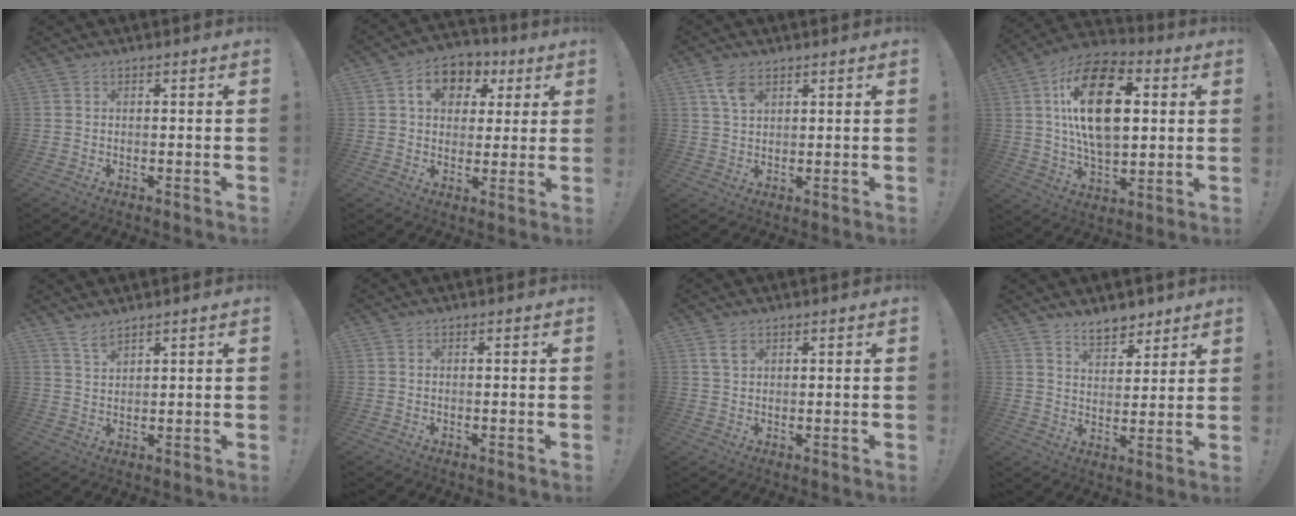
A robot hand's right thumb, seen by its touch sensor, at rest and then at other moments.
{"total": 10.2, "force": [3.7, 8.2, 4.8], "torque": [-0.064, -0.008, 0.070]}
{"total": 5.5, "force": [3.1, 2.9, 3.5], "torque": [-0.057, -0.012, 0.058]}
{"total": 23.3, "force": [4.8, 13.5, 18.4], "torque": [-0.323, 0.001, 0.077]}
{"total": 3.4, "force": [2.9, 0.6, 1.6], "torque": [-0.022, -0.024, 0.051]}
{"total": 0.0}
{"total": 3.1, "force": [1.6, 1.9, 1.8], "torque": [-0.023, -0.001, 0.028]}
{"total": 8.2, "force": [6.3, 4.2, 3.1], "torque": [-0.034, -0.039, 0.118]}